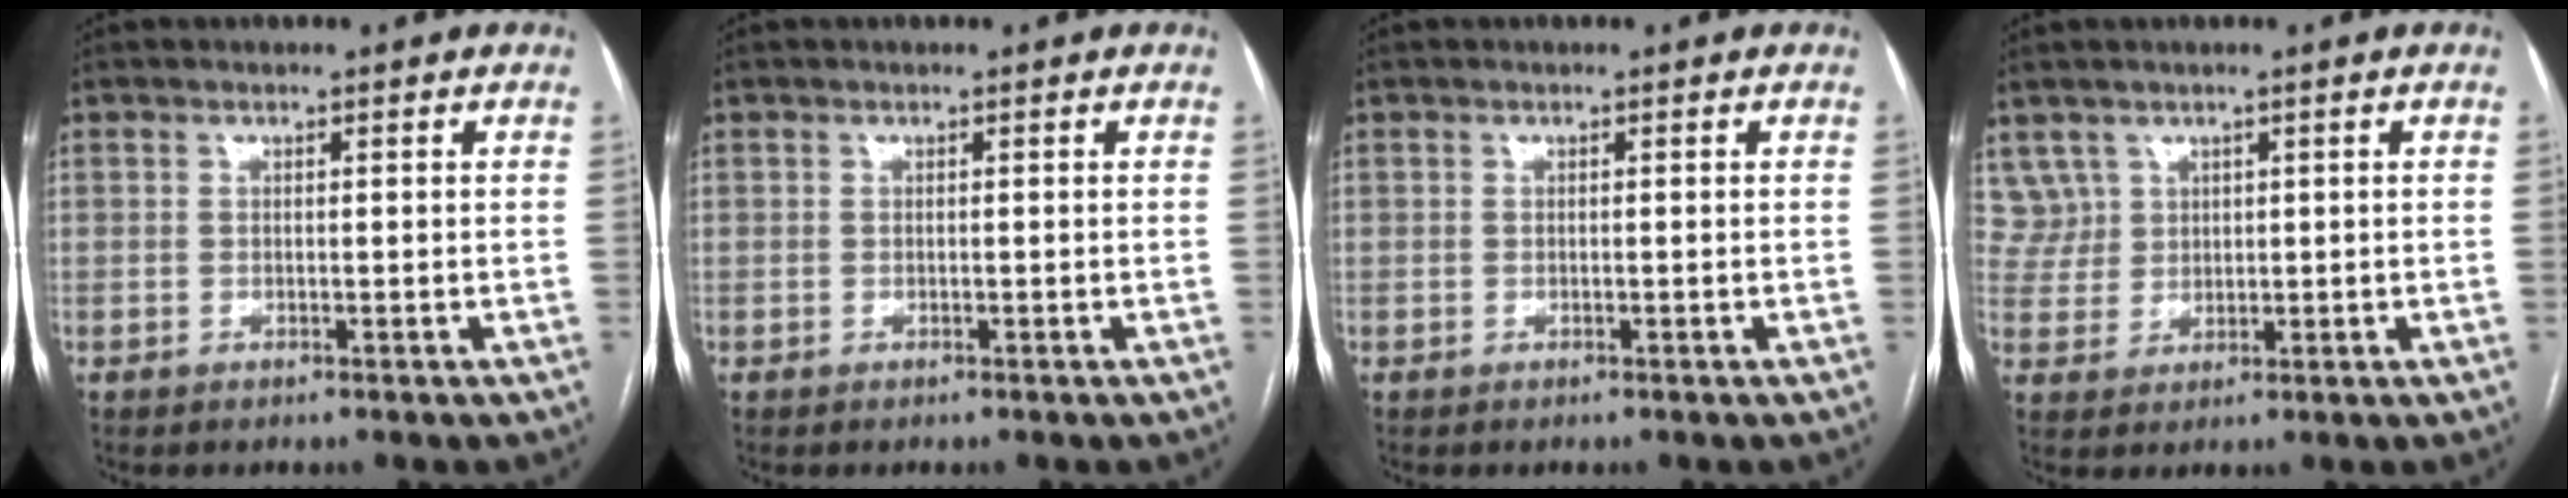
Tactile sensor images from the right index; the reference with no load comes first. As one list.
[{"total": 0.0}, {"total": 0.0}, {"total": 4.4, "force": [2.7, 3.5, -0.3], "torque": [0.014, 0.009, 0.057]}]